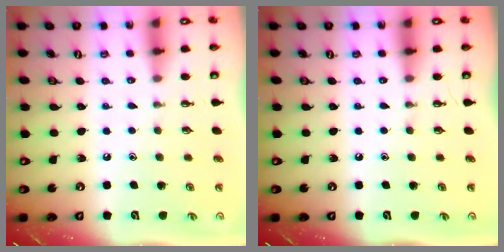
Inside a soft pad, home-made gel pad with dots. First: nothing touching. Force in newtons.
{"total": 0.0}